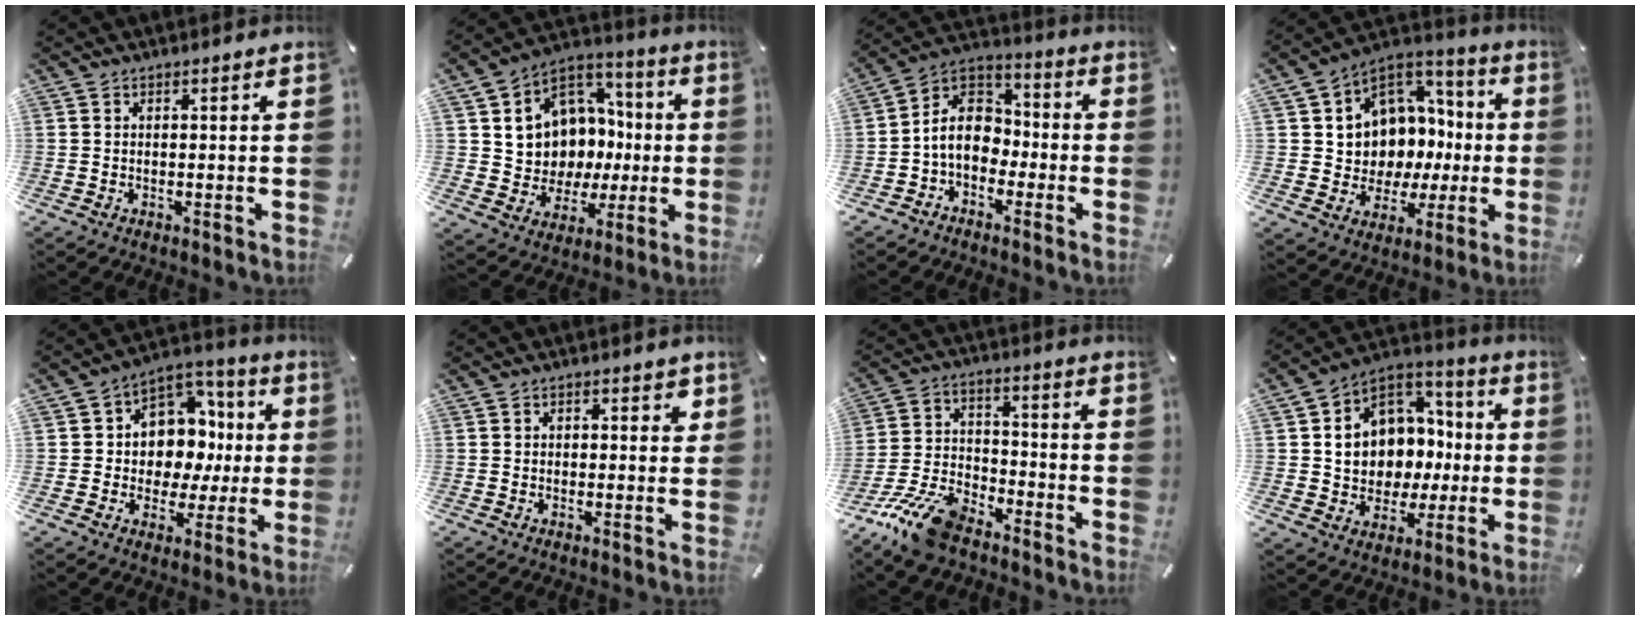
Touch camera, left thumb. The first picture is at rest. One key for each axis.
{"total": 10.9, "fx": 1.2, "fy": 10.7, "fz": 1.6, "tx": -0.022, "ty": -0.037, "tz": 0.042}
{"total": 9.8, "fx": -3.2, "fy": 7.9, "fz": 4.9, "tx": -0.119, "ty": 0.025, "tz": -0.061}
{"total": 9.7, "fx": 1.4, "fy": 9.5, "fz": 1.5, "tx": -0.020, "ty": -0.047, "tz": 0.040}
{"total": 11.1, "fx": 0.9, "fy": 10.4, "fz": 3.7, "tx": -0.044, "ty": -0.022, "tz": 0.026}
{"total": 2.1, "fx": 0.5, "fy": 1.5, "fz": 1.4, "tx": -0.013, "ty": 0.002, "tz": 0.002}
{"total": 13.3, "fx": -10.3, "fy": 5.0, "fz": 6.6, "tx": -0.135, "ty": 0.048, "tz": -0.193}
{"total": 11.5, "fx": 0.4, "fy": 10.9, "fz": 3.7, "tx": -0.061, "ty": -0.025, "tz": 0.018}